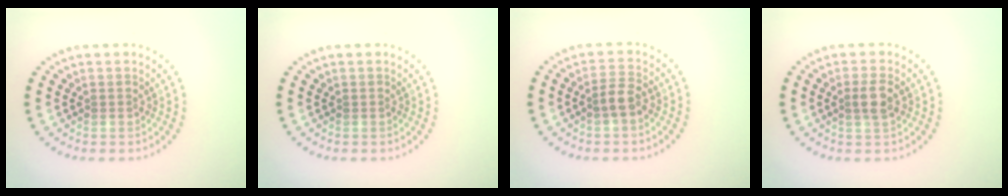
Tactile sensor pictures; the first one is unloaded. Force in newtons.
{"total": 0.0}
{"total": 2.0, "press": 1.8, "slide": 0.9}
{"total": 2.0, "press": 1.8, "slide": 0.8}